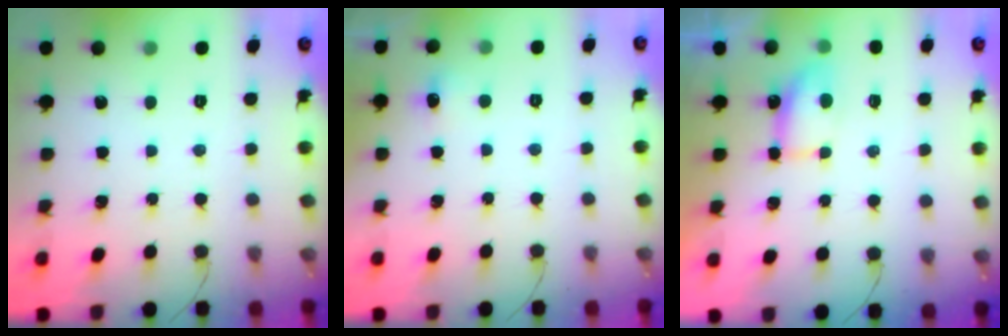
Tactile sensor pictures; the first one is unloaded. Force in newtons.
{"total": 4.6, "press": 4.4, "slide": 1.2}
{"total": 5.5, "press": 5.5, "slide": 0.5}